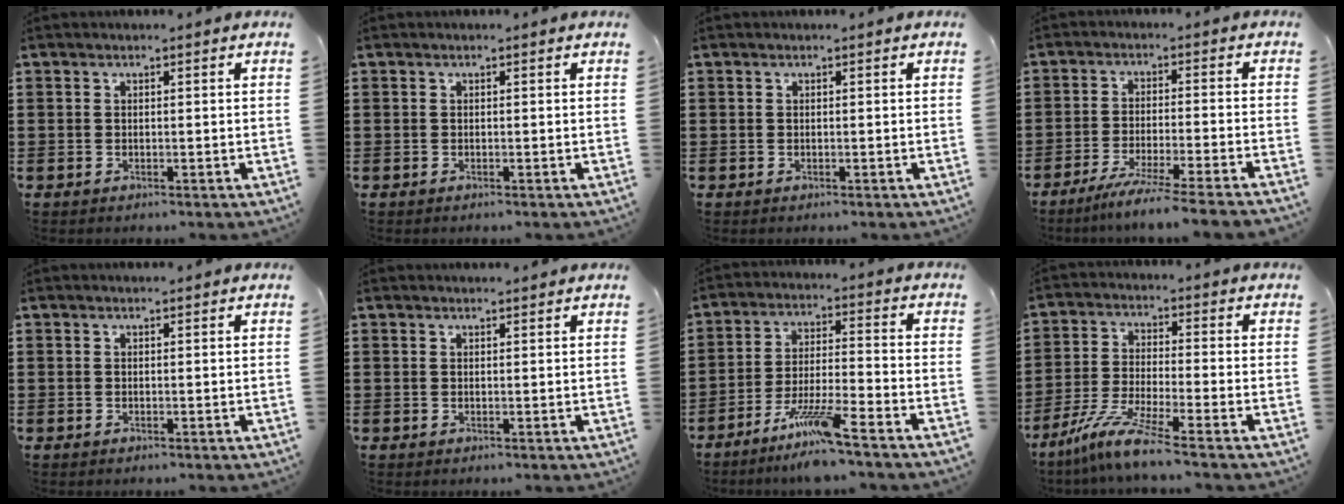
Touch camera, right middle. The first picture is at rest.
{"total": 0.0}
{"total": 0.0}
{"total": 5.5, "force": [-4.8, -0.8, 2.5], "torque": [-0.051, -0.021, -0.093]}
{"total": 0.0}
{"total": 0.8, "force": [0.8, 0.0, 0.0], "torque": [0.005, -0.004, 0.014]}
{"total": 7.9, "force": [-6.4, -0.2, 4.6], "torque": [-0.092, -0.012, -0.124]}
{"total": 7.3, "force": [-5.5, 0.0, 4.8], "torque": [-0.105, -0.018, -0.109]}